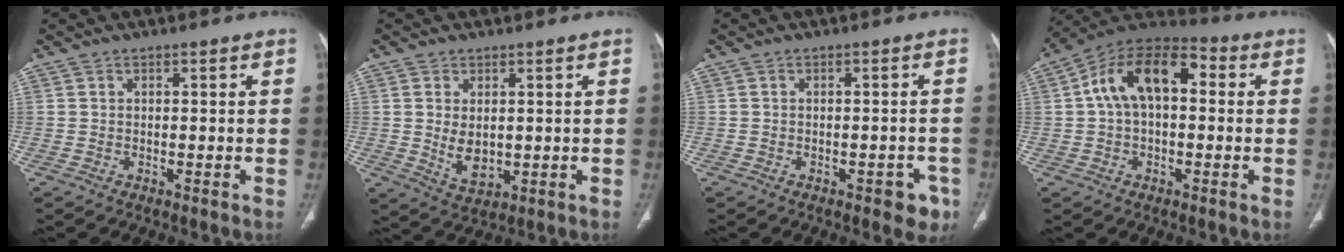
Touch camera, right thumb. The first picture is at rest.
{"total": 5.9, "force": [0.3, 3.7, 4.6], "torque": [-0.070, -0.012, 0.022]}
{"total": 4.5, "force": [-2.4, 2.4, 3.0], "torque": [-0.014, 0.010, -0.026]}
{"total": 14.5, "force": [2.1, 8.5, 11.5], "torque": [-0.182, 0.043, 0.023]}